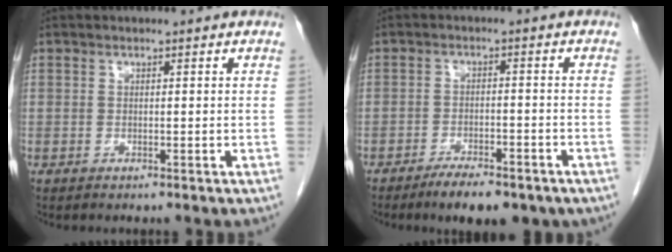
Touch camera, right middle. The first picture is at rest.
{"total": 7.9, "force": [-5.9, 2.5, 4.7], "torque": [-0.066, -0.006, -0.085]}